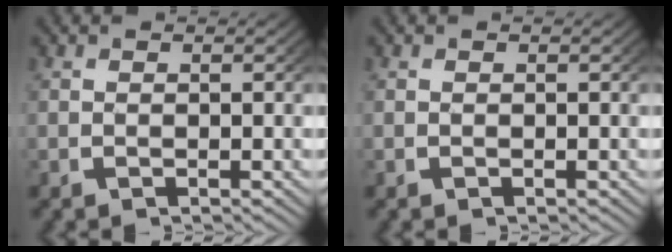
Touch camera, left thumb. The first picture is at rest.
{"total": 0.0}